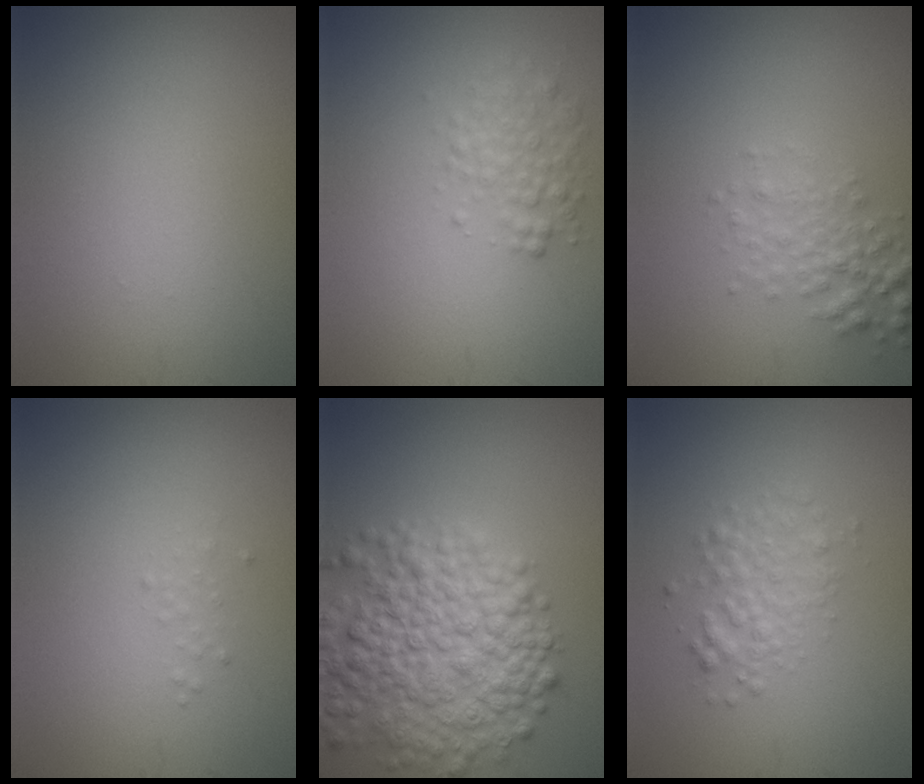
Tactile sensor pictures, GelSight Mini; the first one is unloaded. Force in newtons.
{"total": 2.4, "press": 2.4, "slide": 0.1}
{"total": 2.4, "press": 2.4, "slide": 0.1}
{"total": 0.5, "press": 0.5, "slide": 0.0}
{"total": 8.6, "press": 8.6, "slide": 0.4}
{"total": 2.6, "press": 2.6, "slide": 0.0}